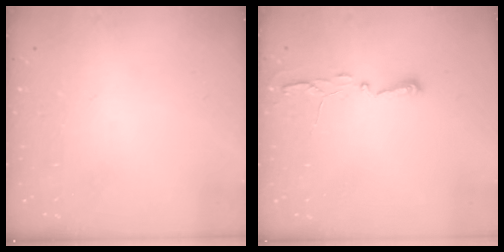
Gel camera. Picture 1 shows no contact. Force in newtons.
{"total": 3.5, "press": 3.5, "slide": 0.5}